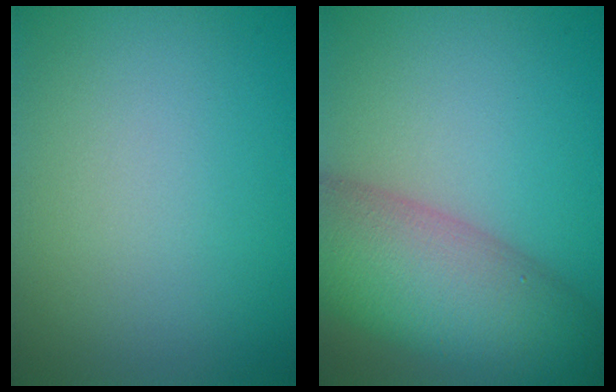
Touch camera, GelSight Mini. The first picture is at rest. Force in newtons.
{"total": 10.1, "press": 10.1, "slide": 0.6}